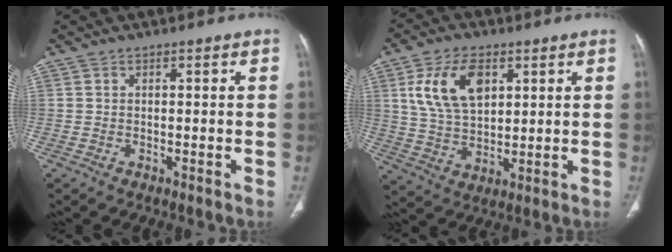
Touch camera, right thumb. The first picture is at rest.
{"total": 12.6, "force": [4.5, 7.4, 9.1], "torque": [-0.157, -0.010, 0.092]}